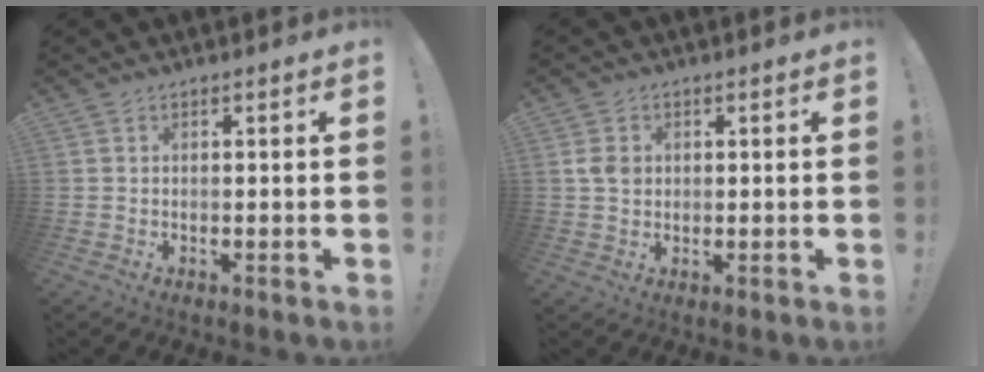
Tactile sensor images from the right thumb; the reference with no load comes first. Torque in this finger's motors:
{"motor_torque": [-0.12, 0.00, 0.26, -0.19, -0.01]}